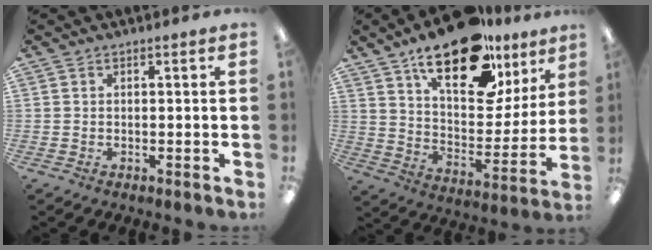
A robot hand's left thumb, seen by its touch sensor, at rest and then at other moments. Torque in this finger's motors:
{"motor_torque": [2.22, 2.78, 1.31, -1.45, 0.12]}